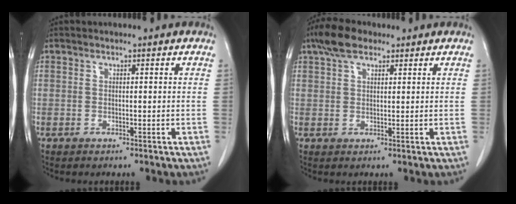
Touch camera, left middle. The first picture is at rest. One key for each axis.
{"total": 5.0, "fx": 3.4, "fy": 2.2, "fz": 2.9, "tx": -0.063, "ty": 0.020, "tz": 0.063}